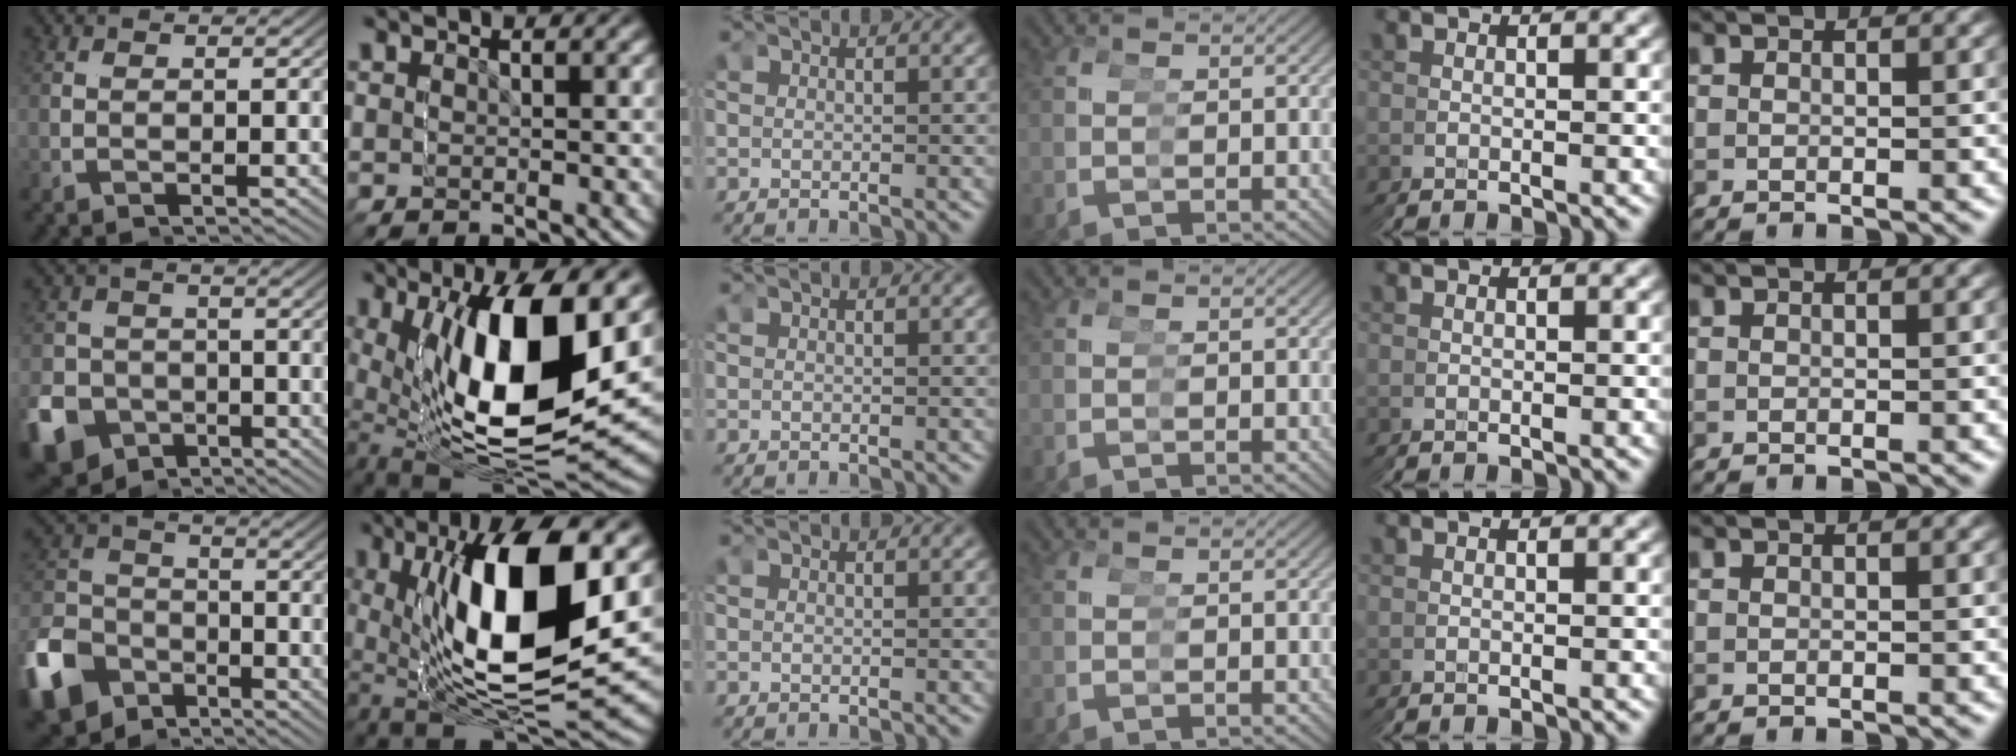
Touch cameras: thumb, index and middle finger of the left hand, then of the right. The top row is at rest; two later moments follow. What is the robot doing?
{"motion": "grasp_and_lifting", "object": "markers"}